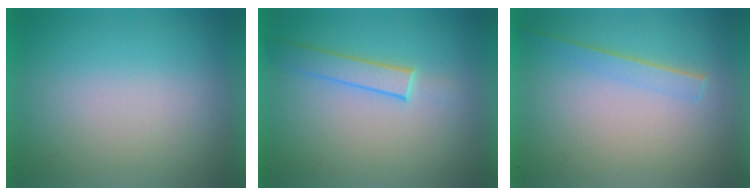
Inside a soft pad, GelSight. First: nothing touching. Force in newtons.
{"total": 1.9}
{"total": 1.4}